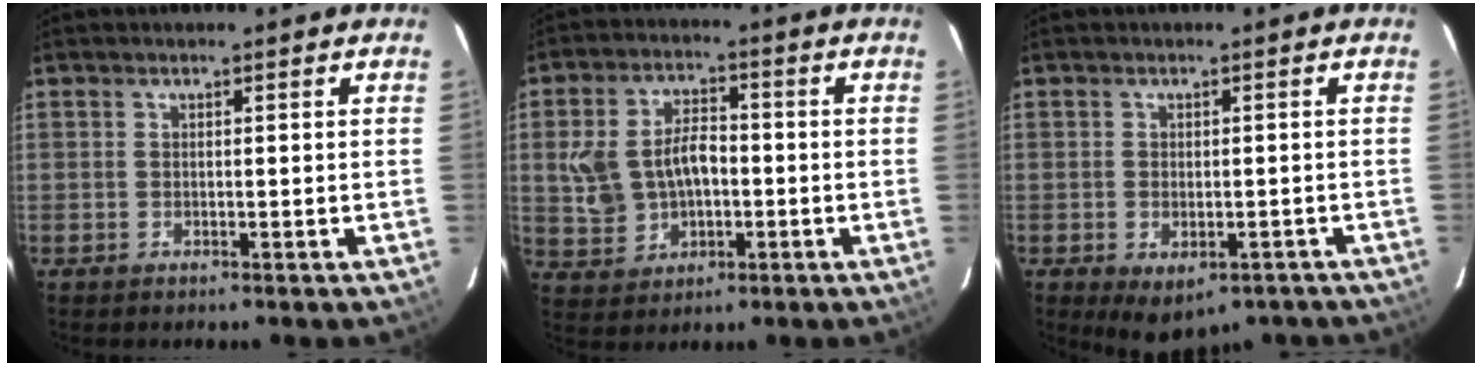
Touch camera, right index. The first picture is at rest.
{"total": 10.8, "force": [-0.7, 7.7, 7.6], "torque": [-0.165, 0.018, 0.003]}
{"total": 8.5, "force": [-5.1, 4.7, 4.8], "torque": [-0.082, -0.016, -0.054]}